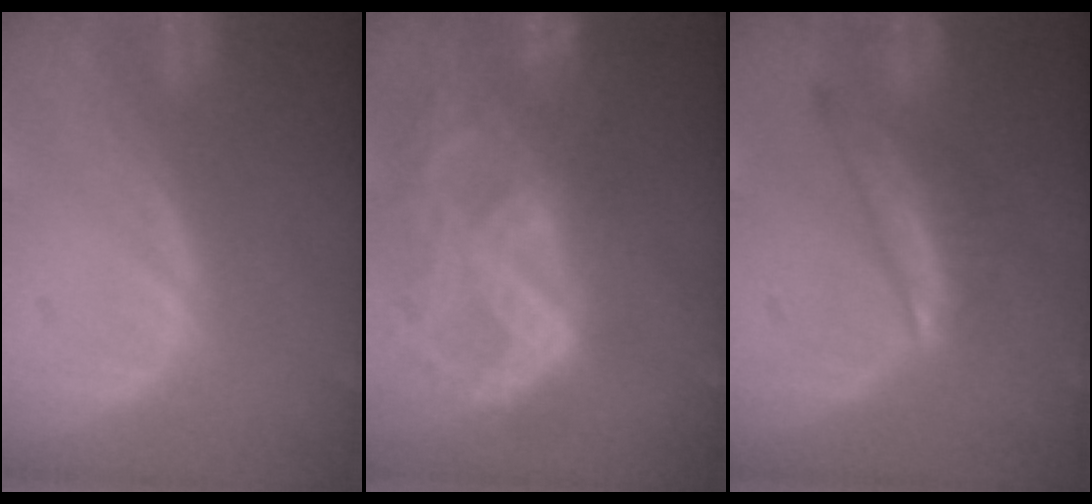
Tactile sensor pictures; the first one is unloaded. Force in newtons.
{"total": 11.3, "press": 9.6, "slide": 6.0}
{"total": 6.5, "press": 5.8, "slide": 2.9}